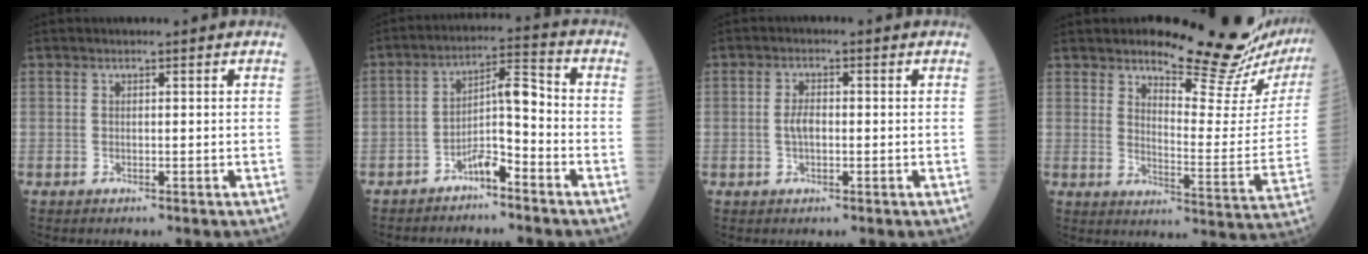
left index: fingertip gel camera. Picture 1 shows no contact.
{"total": 5.7, "force": [-3.4, 1.4, 4.4], "torque": [-0.079, 0.022, -0.058]}
{"total": 2.4, "force": [-0.4, 1.0, 2.2], "torque": [-0.046, 0.003, -0.006]}
{"total": 17.8, "force": [16.1, 1.7, 7.5], "torque": [-0.100, -0.092, 0.197]}